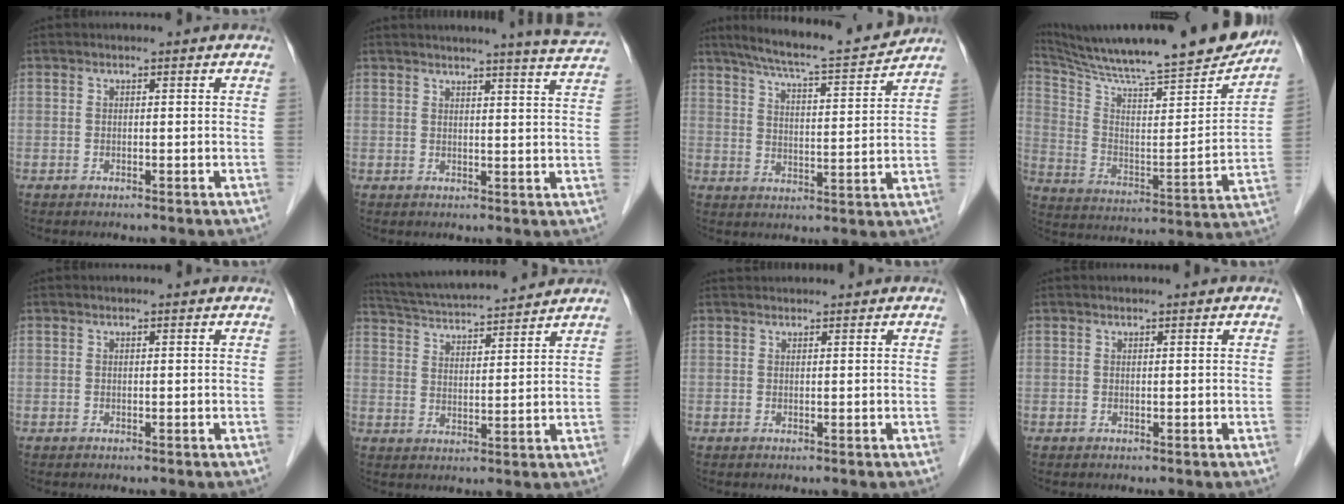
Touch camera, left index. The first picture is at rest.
{"total": 10.6, "force": [9.8, -1.5, 3.8], "torque": [-0.052, -0.032, 0.098]}
{"total": 13.0, "force": [12.0, -0.2, 5.0], "torque": [-0.087, -0.001, 0.179]}
{"total": 26.1, "force": [23.1, 1.6, 12.1], "torque": [-0.208, -0.052, 0.342]}
{"total": 0.9, "force": [0.8, 0.0, 0.3], "torque": [-0.010, 0.004, 0.011]}
{"total": 14.8, "force": [13.7, 0.9, 5.4], "torque": [-0.105, 0.024, 0.219]}
{"total": 3.0, "force": [3.0, 0.3, 0.5], "torque": [-0.008, 0.033, 0.048]}
{"total": 1.1, "force": [1.0, -0.1, 0.4], "torque": [-0.006, 0.008, 0.019]}